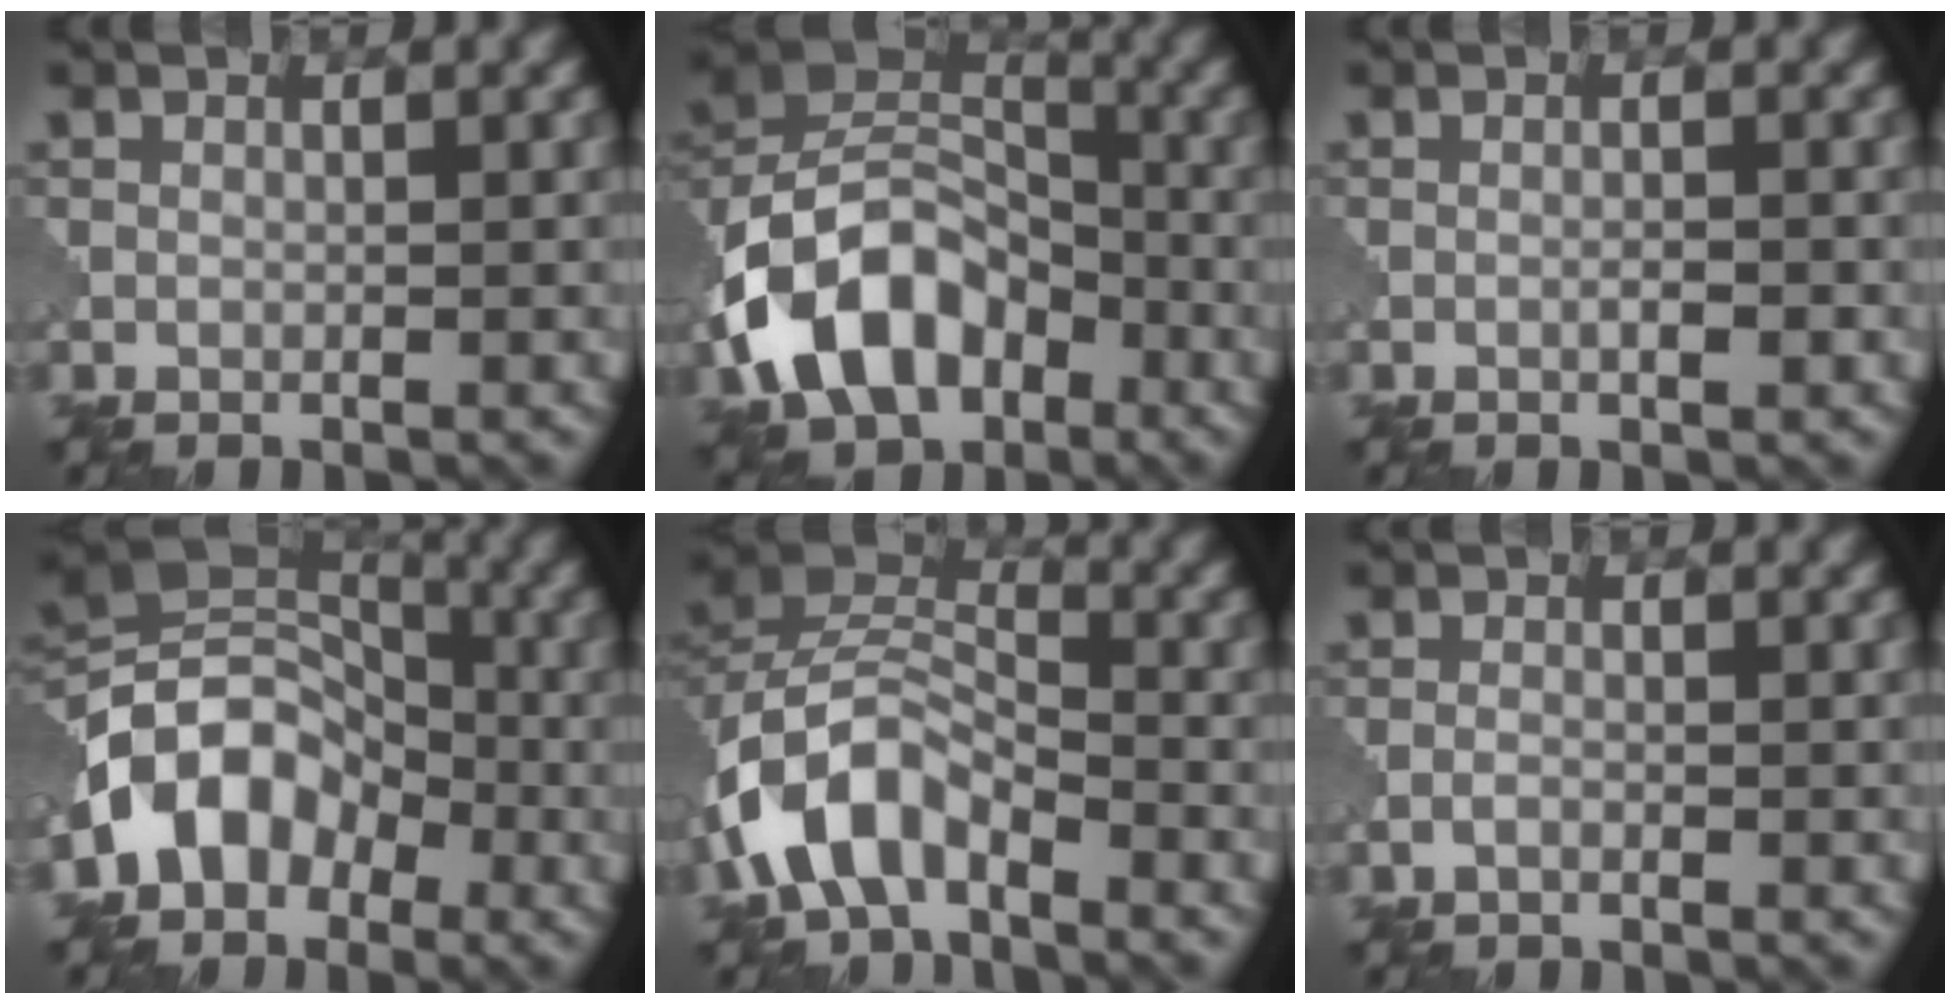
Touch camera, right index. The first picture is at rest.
{"total": 12.0, "force": [-4.9, 7.9, 7.5], "torque": [-0.147, 0.005, -0.103]}
{"total": 1.2, "force": [-0.4, 0.2, 1.1], "torque": [-0.019, 0.001, -0.008]}
{"total": 7.4, "force": [-3.3, 5.4, 3.8], "torque": [-0.054, 0.017, -0.082]}
{"total": 7.3, "force": [-3.7, 4.1, 4.8], "torque": [-0.096, 0.009, -0.085]}
{"total": 0.8, "force": [-0.5, 0.2, 0.5], "torque": [-0.012, 0.002, -0.013]}